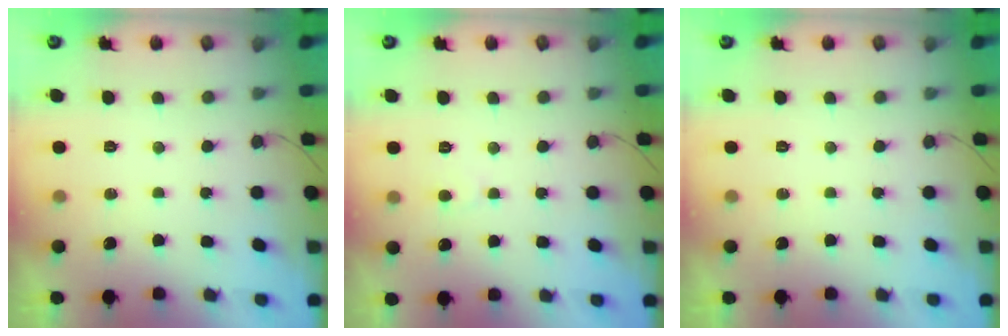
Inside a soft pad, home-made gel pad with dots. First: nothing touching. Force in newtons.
{"total": 2.8, "press": 2.8, "slide": 0.3}
{"total": 0.0}